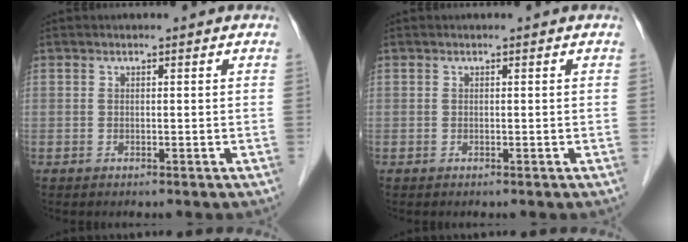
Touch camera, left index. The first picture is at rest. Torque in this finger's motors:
{"motor_torque": [0.00, 0.00, 0.01, 0.00]}